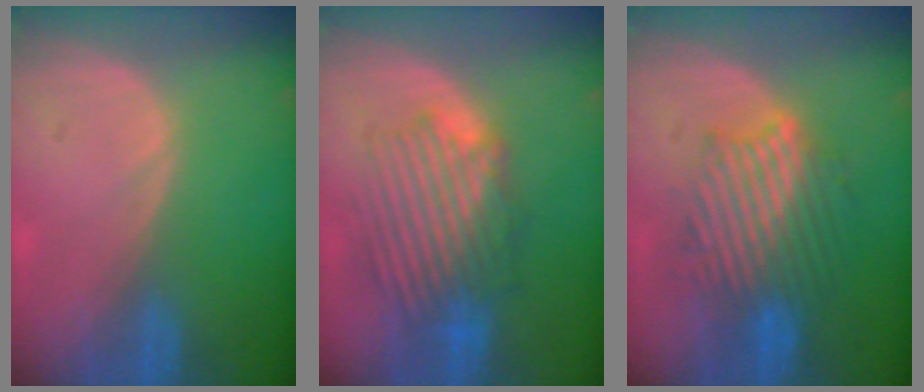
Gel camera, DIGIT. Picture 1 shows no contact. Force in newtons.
{"total": 8.4, "press": 8.0, "slide": 2.5}
{"total": 9.0, "press": 8.9, "slide": 1.2}